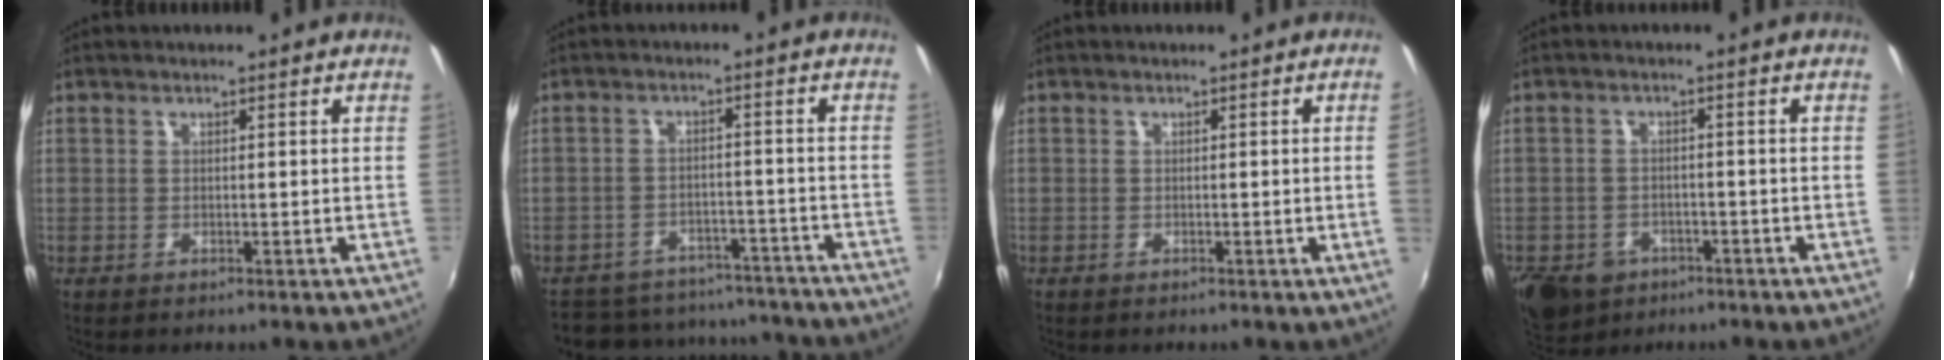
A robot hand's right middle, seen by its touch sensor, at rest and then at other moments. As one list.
[{"total": 17.5, "force": [-15.4, 6.9, 4.7], "torque": [-0.108, 0.026, -0.192]}, {"total": 1.6, "force": [0.0, -1.0, 1.2], "torque": [-0.009, -0.012, 0.001]}, {"total": 10.5, "force": [-5.9, 7.6, 4.3], "torque": [-0.120, -0.010, -0.089]}]